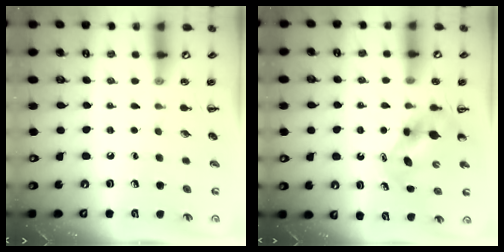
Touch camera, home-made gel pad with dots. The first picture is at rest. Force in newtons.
{"total": 5.4, "press": 5.4, "slide": 0.5}